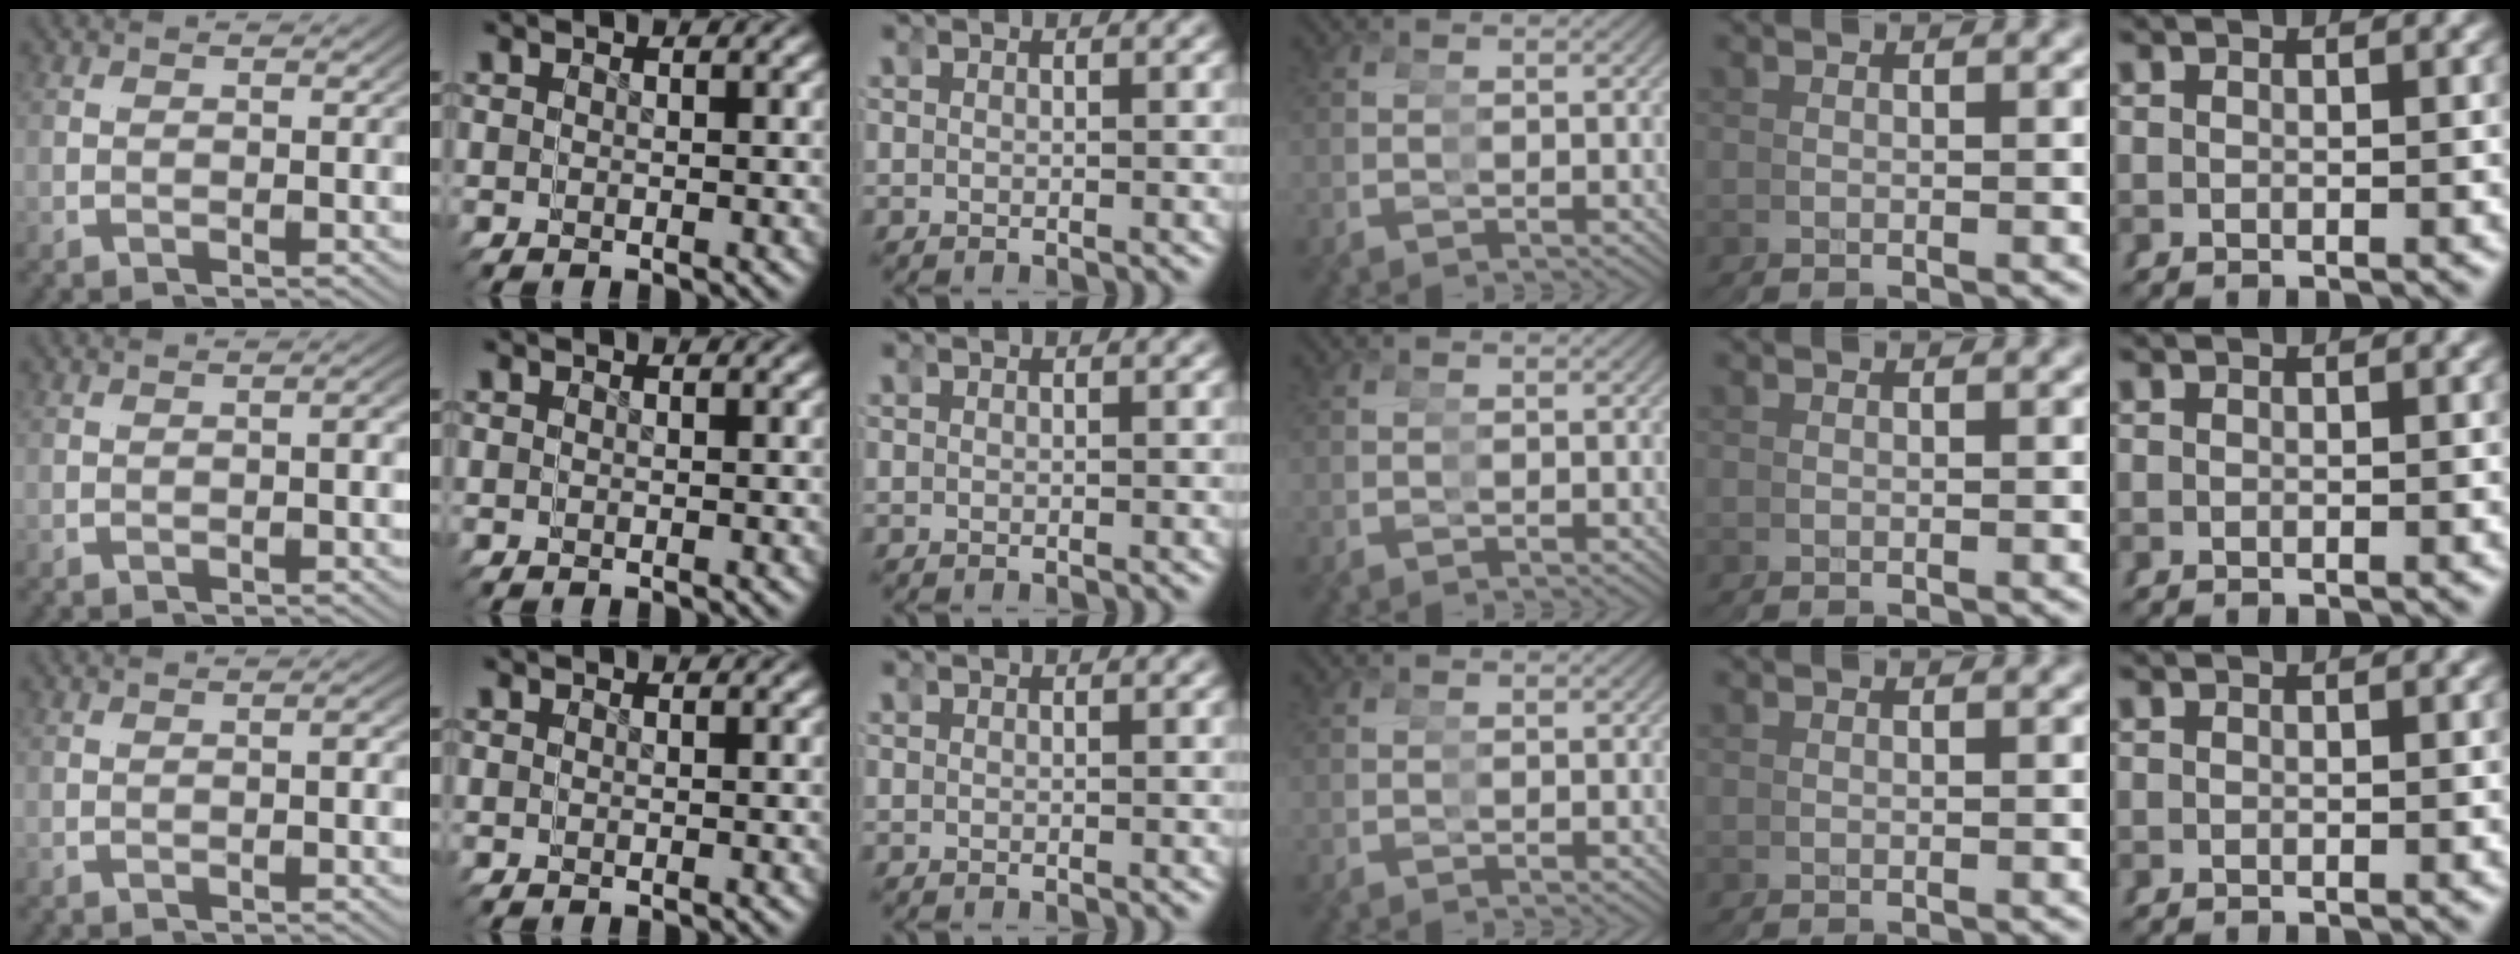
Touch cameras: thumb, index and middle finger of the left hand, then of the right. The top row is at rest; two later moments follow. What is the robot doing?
{"motion": "reach", "object": "tape"}